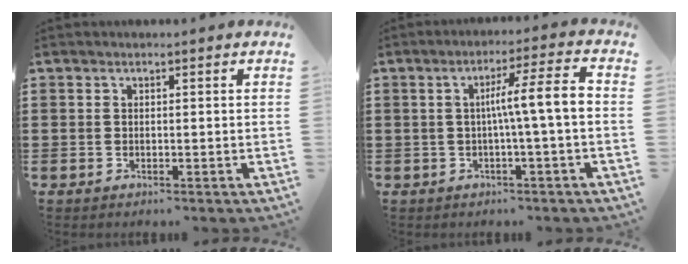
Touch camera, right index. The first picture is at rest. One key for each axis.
{"total": 6.9, "fx": -0.6, "fy": -0.1, "fz": 6.9, "tx": -0.125, "ty": 0.001, "tz": -0.018}